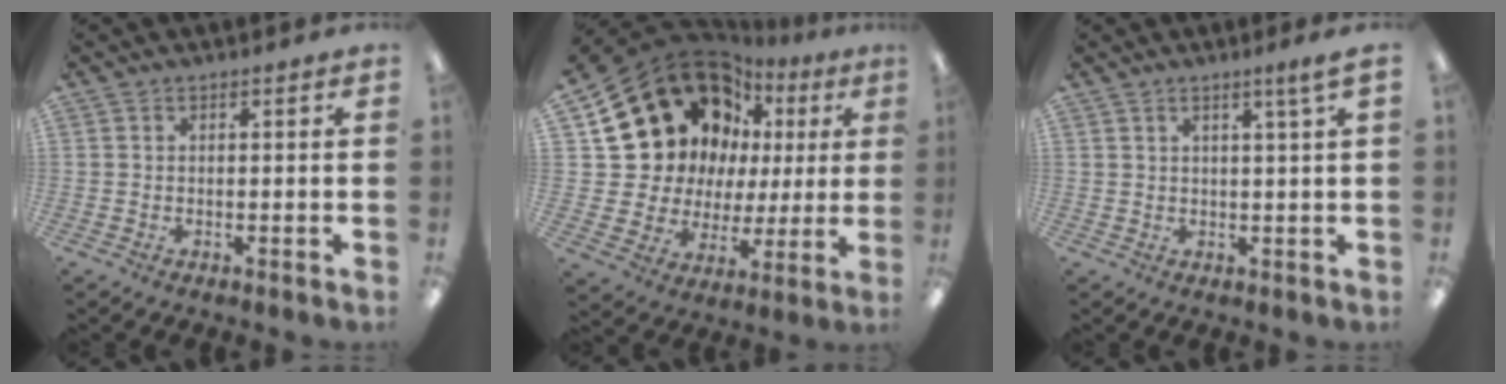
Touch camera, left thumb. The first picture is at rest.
{"total": 20.2, "force": [9.9, 15.3, 8.5], "torque": [-0.174, -0.056, 0.205]}
{"total": 3.1, "force": [2.0, -0.3, 2.4], "torque": [-0.042, -0.007, 0.032]}